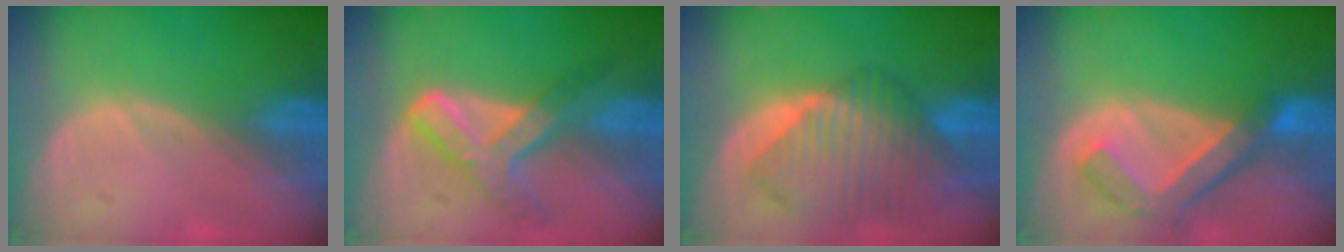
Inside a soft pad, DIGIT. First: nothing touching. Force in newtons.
{"total": 7.3, "press": 6.2, "slide": 3.9}
{"total": 10.3, "press": 8.8, "slide": 5.3}
{"total": 7.2, "press": 6.3, "slide": 3.5}